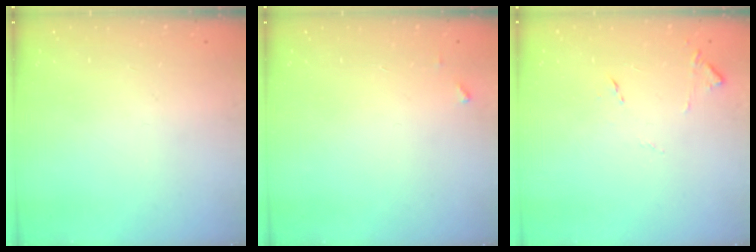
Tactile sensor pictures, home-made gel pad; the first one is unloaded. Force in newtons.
{"total": 3.6, "press": 3.6, "slide": 0.2}
{"total": 8.2, "press": 8.2, "slide": 0.6}